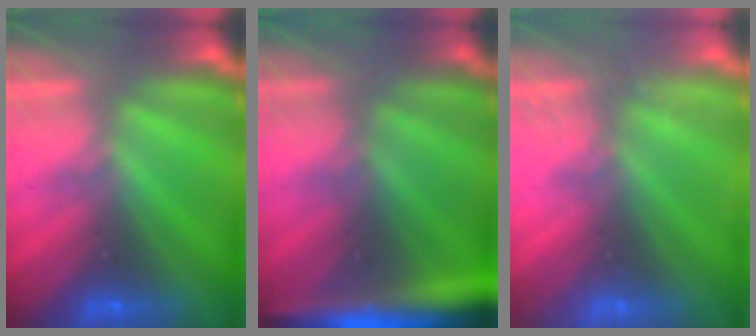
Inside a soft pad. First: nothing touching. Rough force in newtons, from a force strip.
{"total": 6.5}
{"total": 2.7}